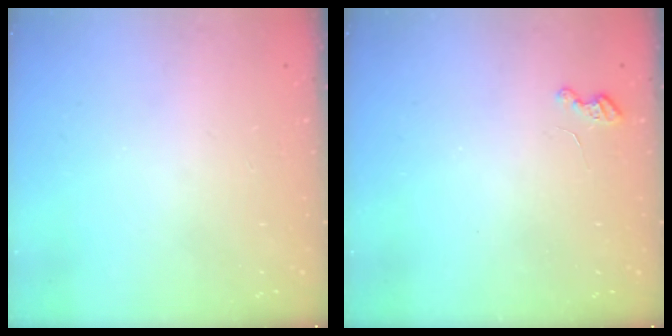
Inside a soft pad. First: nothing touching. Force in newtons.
{"total": 3.6, "press": 3.5, "slide": 0.6}